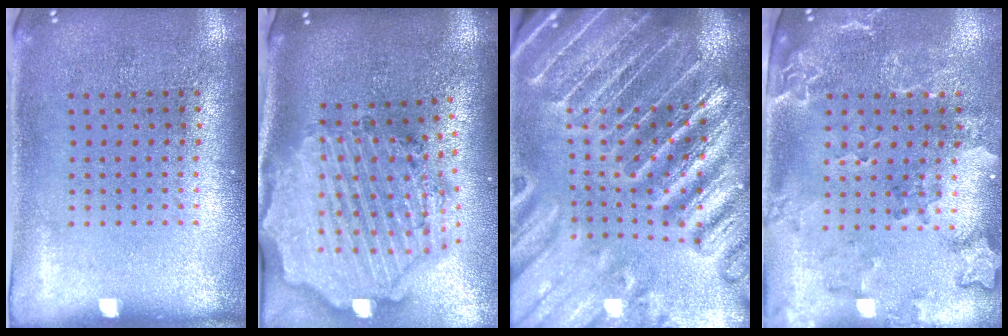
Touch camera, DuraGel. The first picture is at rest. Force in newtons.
{"total": 3.9, "press": 3.2, "slide": 2.3}
{"total": 5.0, "press": 4.5, "slide": 2.3}
{"total": 2.0, "press": 1.9, "slide": 0.7}